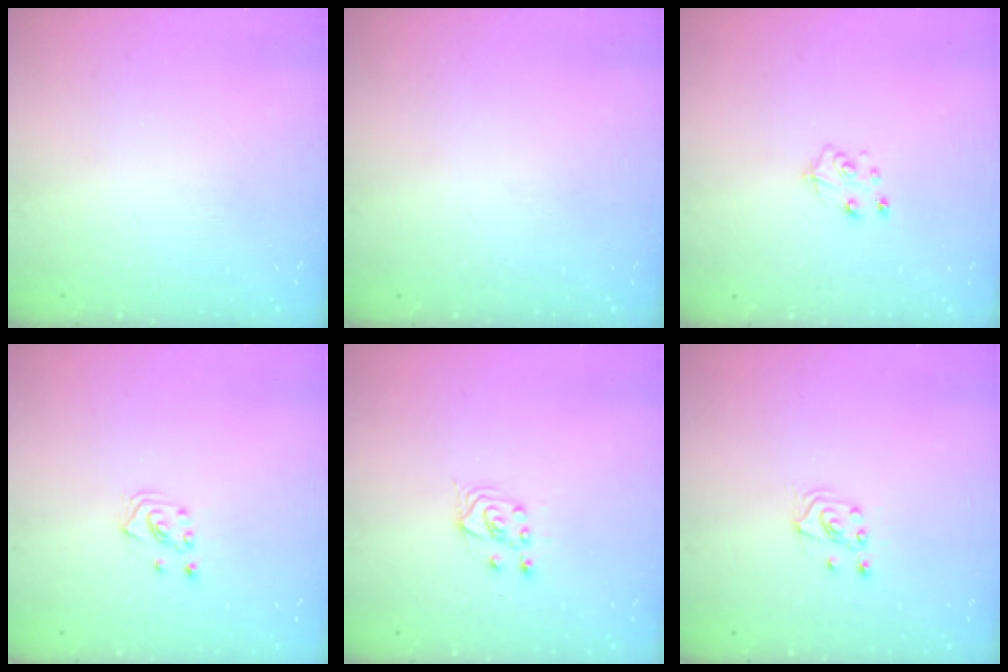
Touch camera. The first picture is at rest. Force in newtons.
{"total": 0.0}
{"total": 4.8, "press": 4.8, "slide": 0.4}
{"total": 2.5, "press": 2.3, "slide": 1.0}
{"total": 3.3, "press": 2.9, "slide": 1.5}
{"total": 2.1, "press": 2.0, "slide": 0.8}